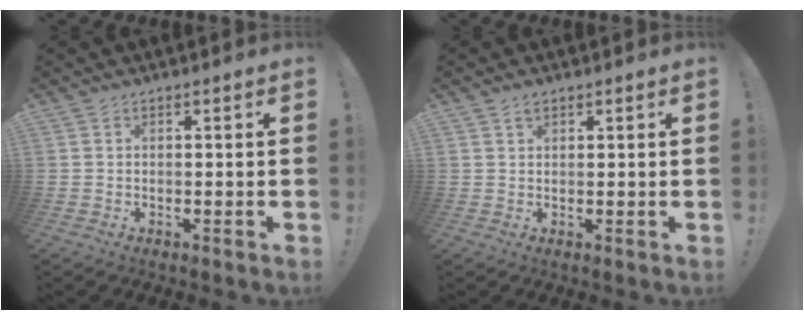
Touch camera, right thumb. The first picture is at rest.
{"total": 1.2, "force": [0.9, 0.6, 0.5], "torque": [-0.010, -0.001, 0.018]}